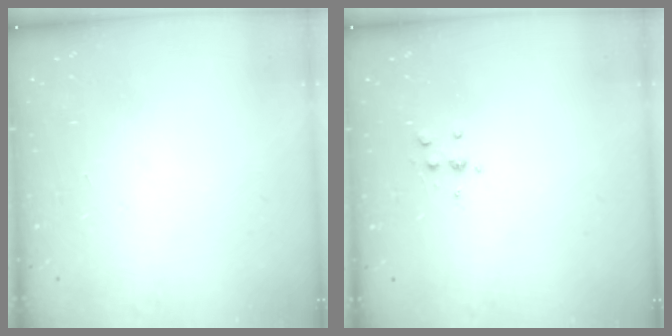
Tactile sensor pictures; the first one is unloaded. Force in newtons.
{"total": 4.9, "press": 4.8, "slide": 1.1}